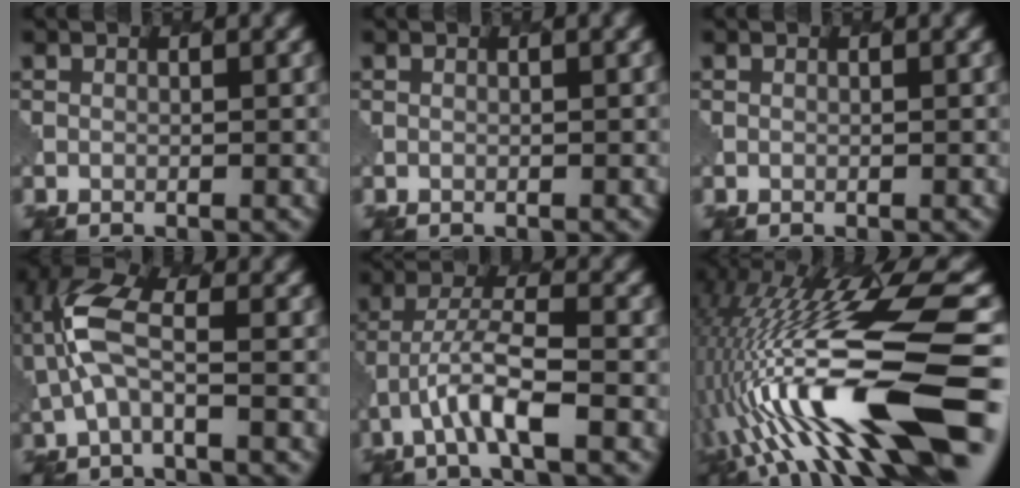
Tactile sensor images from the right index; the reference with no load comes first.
{"total": 0.9, "force": [0.3, 0.3, 0.8], "torque": [-0.007, -0.002, -0.001]}
{"total": 0.0}
{"total": 4.4, "force": [-0.1, 1.6, 4.1], "torque": [-0.102, 0.014, -0.007]}
{"total": 4.6, "force": [-2.1, 0.8, 4.0], "torque": [-0.080, 0.008, -0.042]}
{"total": 15.7, "force": [-2.4, 3.7, 15.0], "torque": [-0.285, 0.023, -0.031]}